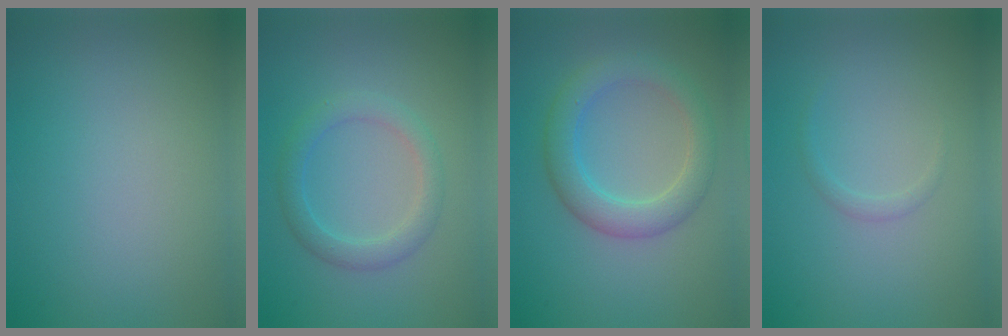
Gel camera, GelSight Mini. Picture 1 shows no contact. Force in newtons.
{"total": 2.7, "press": 2.7, "slide": 0.1}
{"total": 4.2, "press": 4.2, "slide": 0.4}
{"total": 0.8, "press": 0.8, "slide": 0.1}